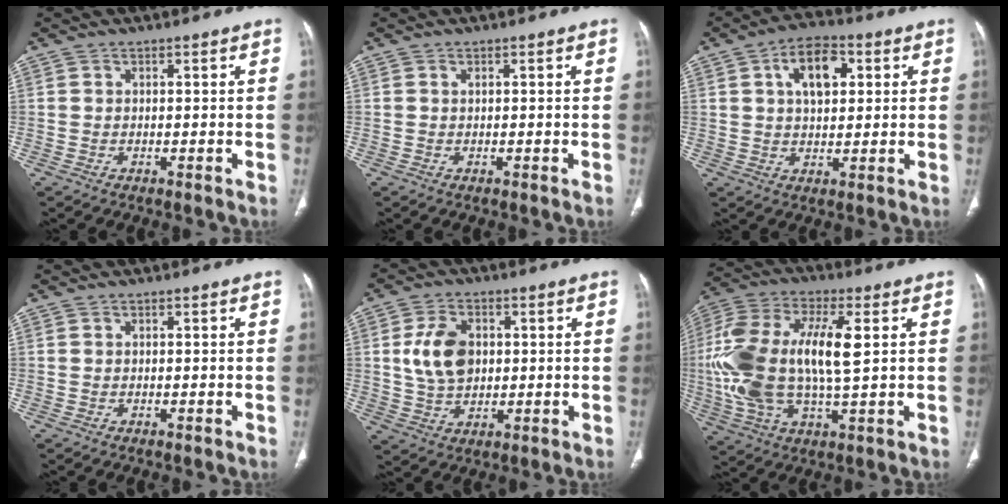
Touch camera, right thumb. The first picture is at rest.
{"total": 0.0}
{"total": 9.6, "force": [3.0, 5.5, 7.2], "torque": [-0.100, 0.006, 0.044]}
{"total": 0.0}
{"total": 9.4, "force": [1.4, 6.7, 6.5], "torque": [-0.103, -0.003, 0.030]}
{"total": 20.0, "force": [2.0, 8.4, 18.1], "torque": [-0.387, 0.013, 0.033]}